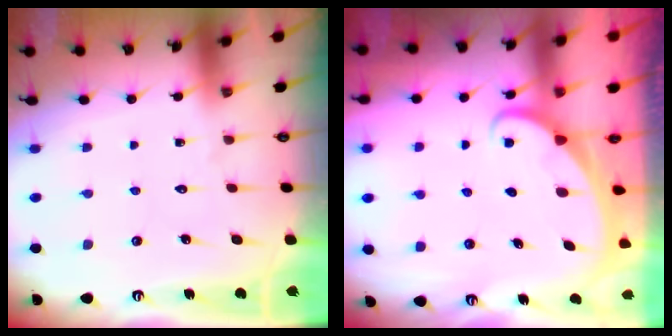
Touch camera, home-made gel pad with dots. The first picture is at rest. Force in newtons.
{"total": 1.8, "press": 1.8, "slide": 0.1}